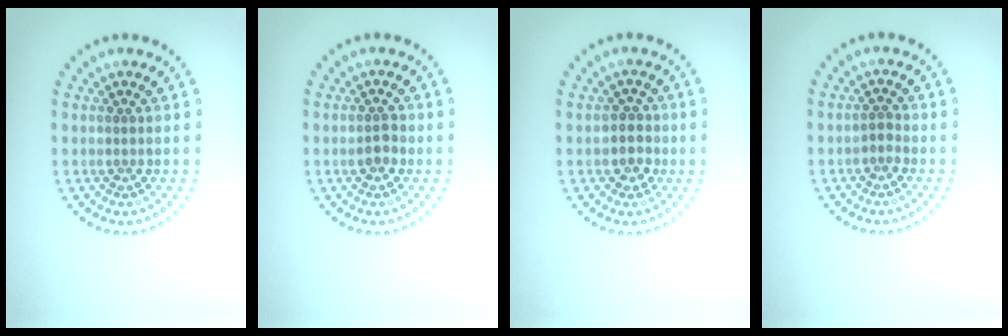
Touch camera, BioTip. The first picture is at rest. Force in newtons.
{"total": 1.5, "press": 1.5, "slide": 0.1}
{"total": 2.1, "press": 1.9, "slide": 0.9}
{"total": 1.0, "press": 0.9, "slide": 0.4}